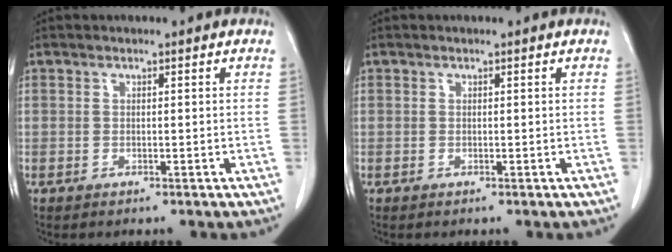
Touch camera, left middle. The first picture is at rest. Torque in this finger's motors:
{"motor_torque": [0.04, -0.04, 0.02, 0.00]}